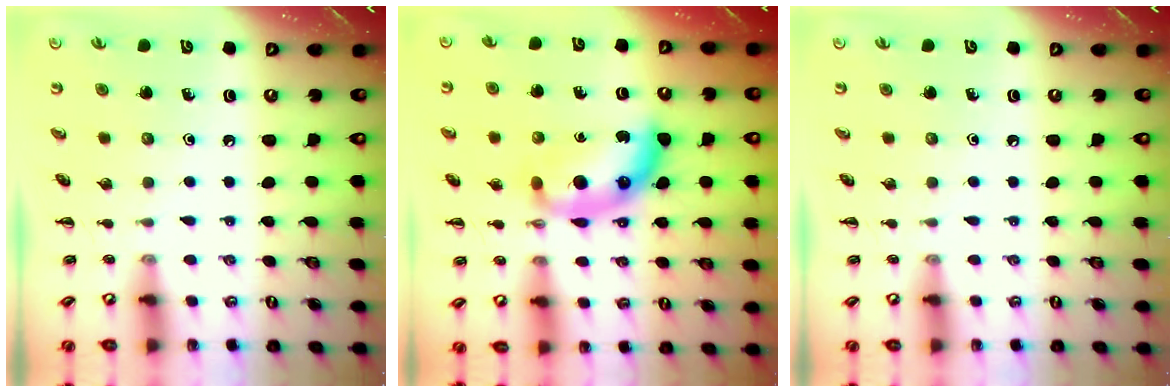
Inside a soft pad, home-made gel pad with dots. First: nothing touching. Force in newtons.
{"total": 13.4, "press": 13.4, "slide": 0.3}
{"total": 0.0}